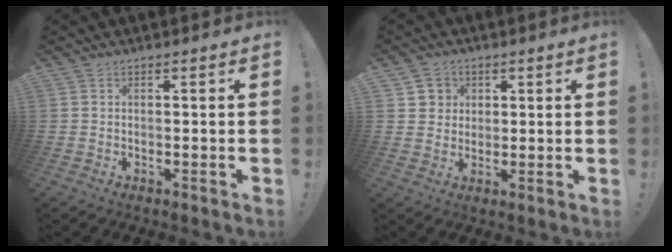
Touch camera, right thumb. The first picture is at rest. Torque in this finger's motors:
{"motor_torque": [0.36, 0.36, 0.47, 0.39, 0.20]}